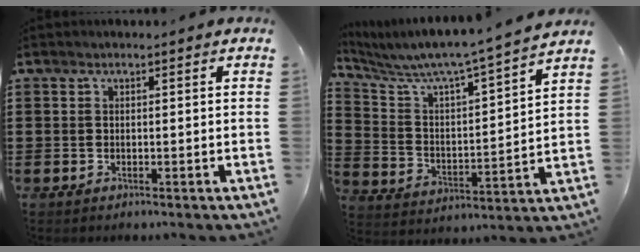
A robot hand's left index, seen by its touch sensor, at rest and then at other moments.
{"total": 6.4, "force": [5.8, -0.1, 2.7], "torque": [-0.080, -0.050, 0.089]}